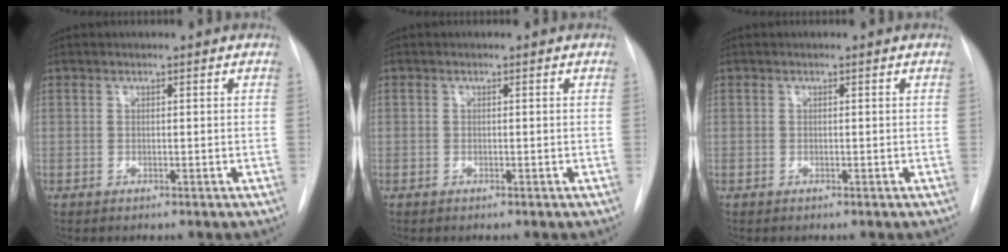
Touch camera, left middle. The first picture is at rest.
{"total": 0.0}
{"total": 0.0}